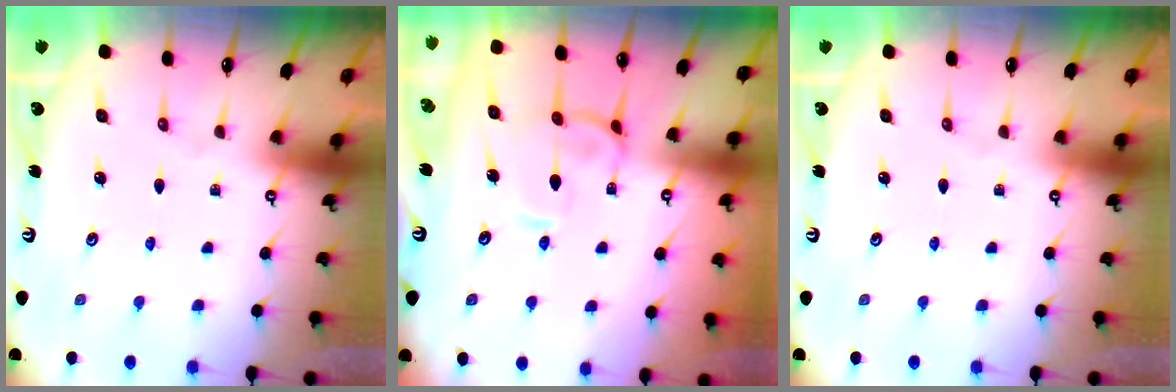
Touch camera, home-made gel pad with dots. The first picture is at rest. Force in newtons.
{"total": 2.7, "press": 2.6, "slide": 0.9}
{"total": 0.0}